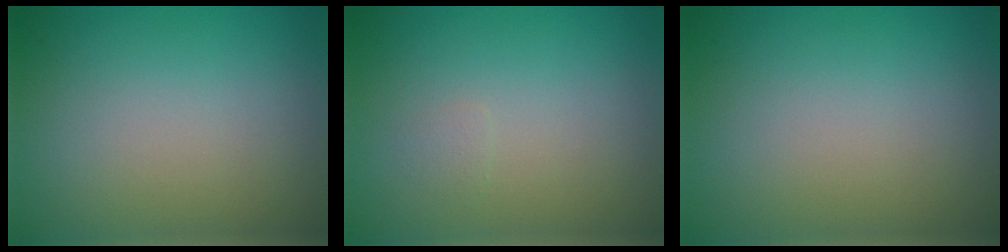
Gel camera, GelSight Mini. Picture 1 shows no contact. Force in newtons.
{"total": 0.5, "press": 0.5, "slide": 0.1}
{"total": 0.0}